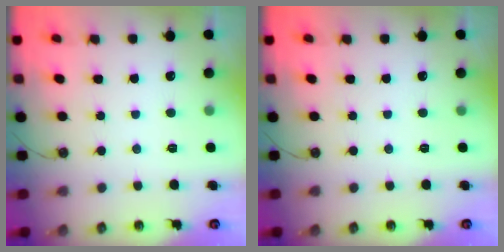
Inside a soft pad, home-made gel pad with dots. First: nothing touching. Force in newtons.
{"total": 0.0}